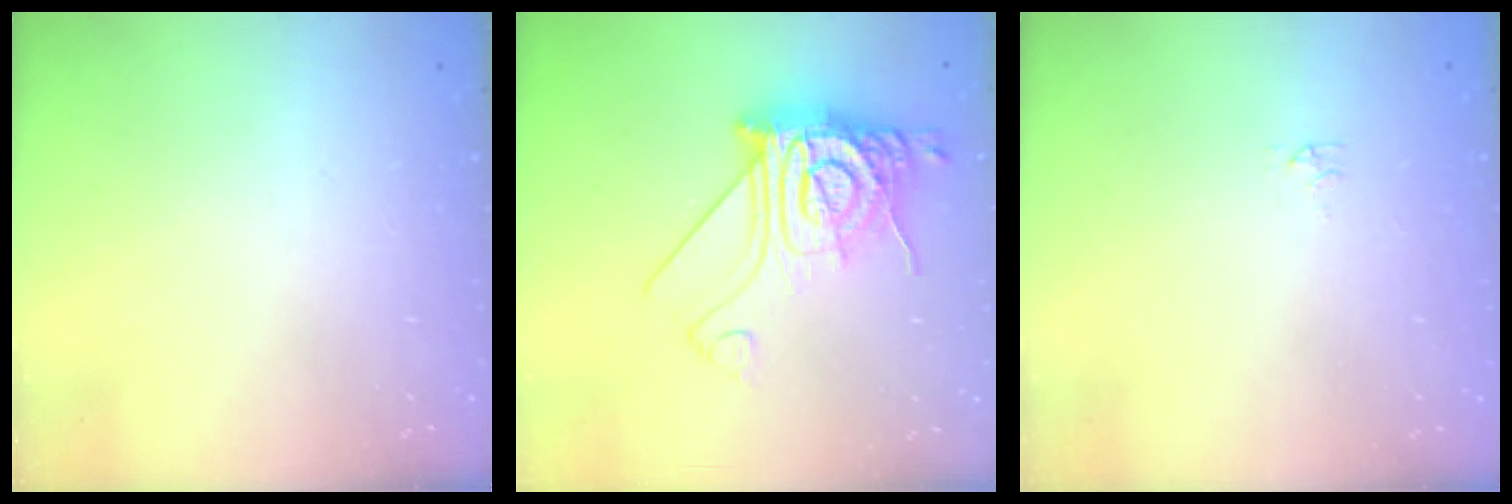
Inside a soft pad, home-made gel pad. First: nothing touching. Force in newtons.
{"total": 20.3, "press": 20.2, "slide": 2.3}
{"total": 2.9, "press": 2.9, "slide": 0.5}